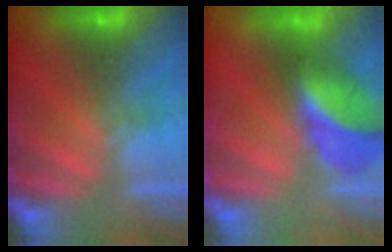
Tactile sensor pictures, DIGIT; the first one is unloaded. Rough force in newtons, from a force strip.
{"total": 2.6}